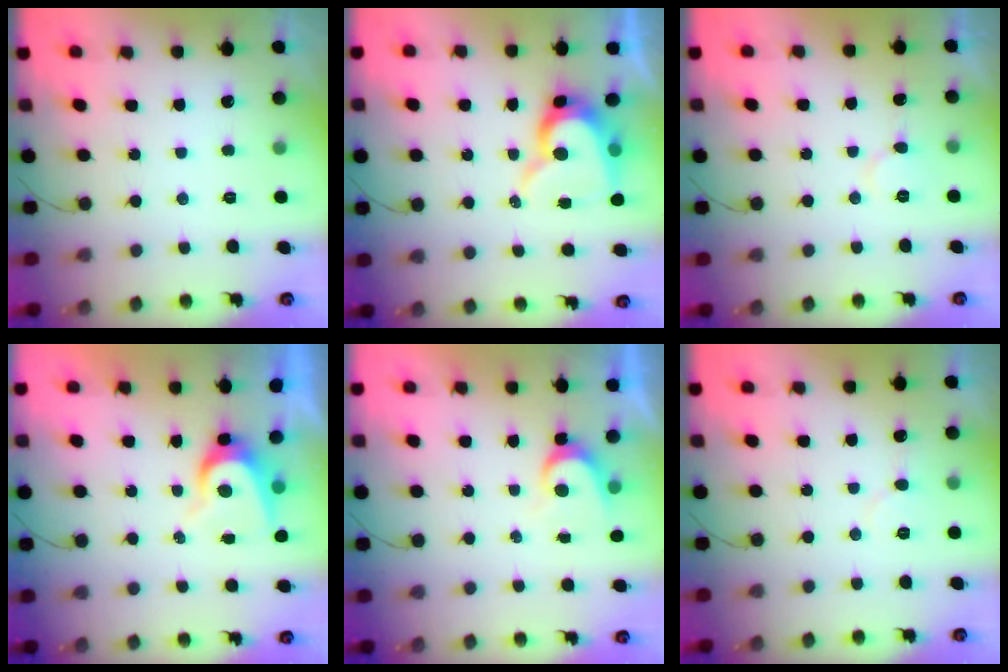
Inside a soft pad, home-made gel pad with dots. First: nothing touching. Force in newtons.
{"total": 12.8, "press": 12.7, "slide": 1.2}
{"total": 4.9, "press": 4.9, "slide": 0.5}
{"total": 6.8, "press": 6.8, "slide": 0.6}
{"total": 4.1, "press": 4.1, "slide": 0.5}
{"total": 5.1, "press": 5.0, "slide": 0.5}